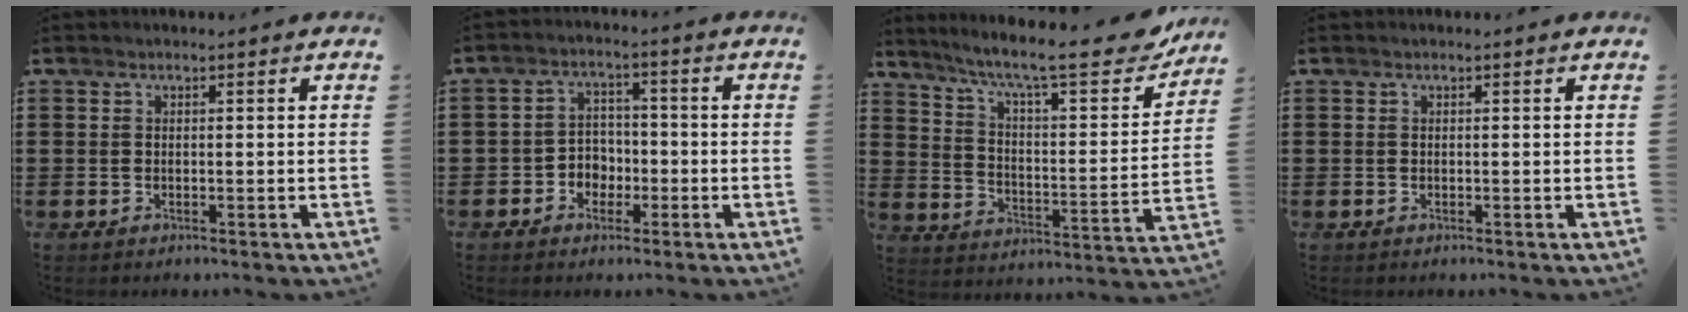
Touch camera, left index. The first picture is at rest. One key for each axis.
{"total": 3.8, "fx": -2.0, "fy": 3.0, "fz": 1.2, "tx": -0.033, "ty": 0.010, "tz": -0.043}
{"total": 11.2, "fx": 8.8, "fy": 1.3, "fz": 6.8, "tx": -0.139, "ty": -0.055, "tz": 0.139}
{"total": 0.0}